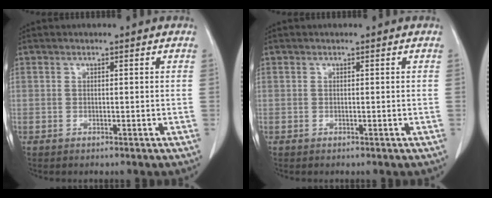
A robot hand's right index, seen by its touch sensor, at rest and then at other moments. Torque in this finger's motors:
{"motor_torque": [0.00, 0.00, 0.01, 0.00]}